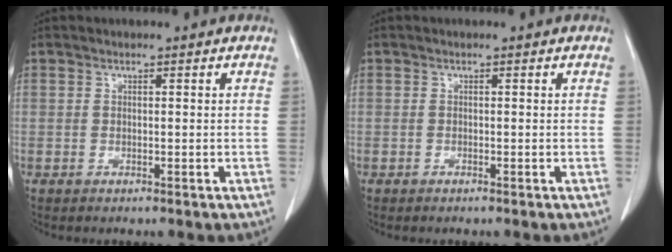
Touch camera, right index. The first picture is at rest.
{"total": 0.0}